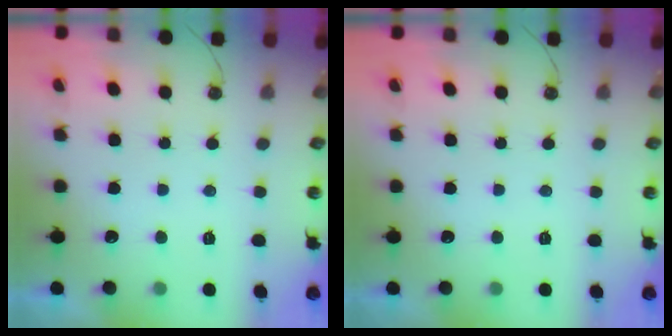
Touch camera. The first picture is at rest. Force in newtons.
{"total": 0.0}